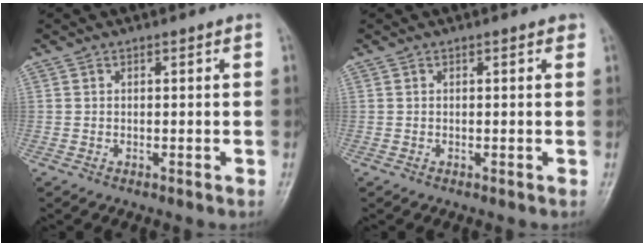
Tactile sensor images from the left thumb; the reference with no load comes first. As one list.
[{"total": 0.7, "force": [0.4, 0.3, 0.5], "torque": [-0.006, -0.001, 0.001]}]